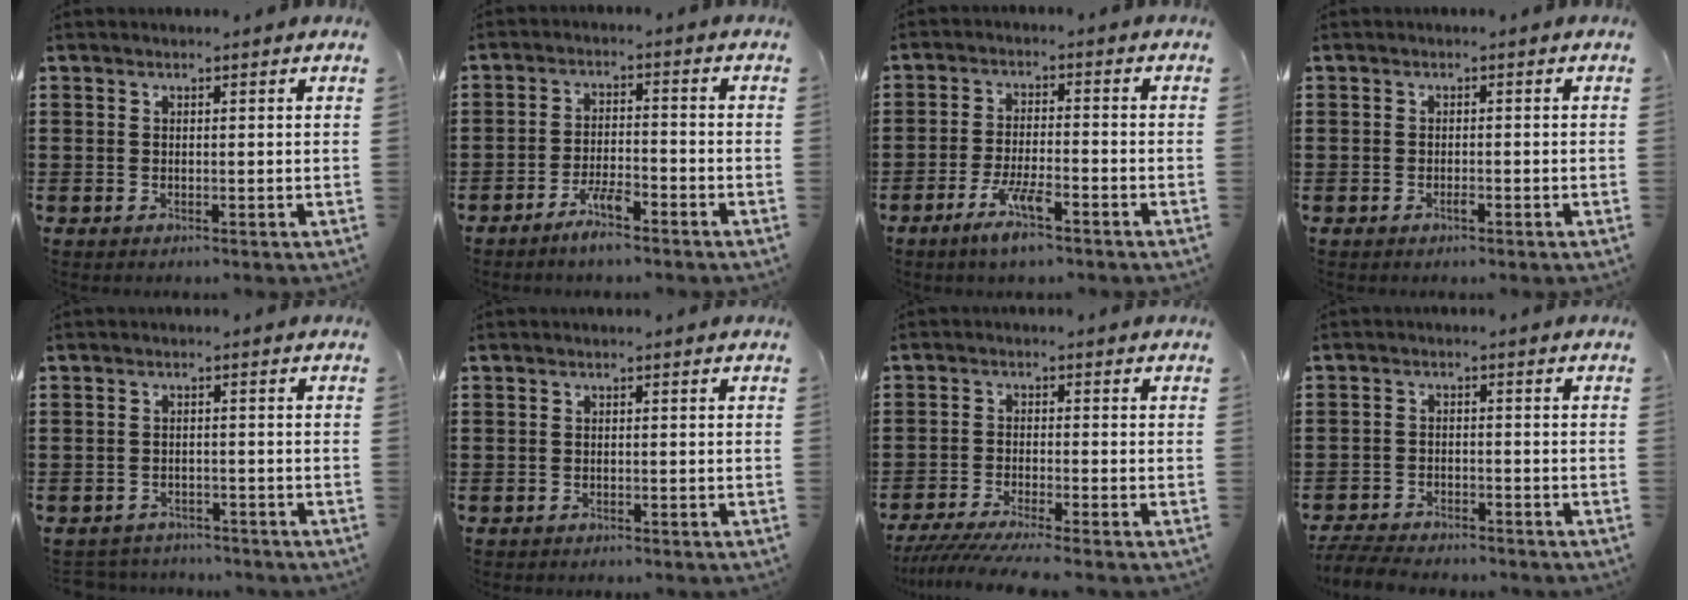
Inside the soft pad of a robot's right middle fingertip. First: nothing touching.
{"total": 4.5, "force": [-3.5, 0.8, 2.8], "torque": [-0.062, 0.002, -0.069]}
{"total": 5.8, "force": [-3.6, 0.9, 4.4], "torque": [-0.091, -0.007, -0.067]}
{"total": 0.8, "force": [-0.6, 0.2, 0.5], "torque": [-0.014, -0.005, -0.009]}
{"total": 2.2, "force": [-2.2, 0.4, -0.2], "torque": [-0.006, -0.002, -0.049]}
{"total": 0.6, "force": [-0.6, 0.2, 0.0], "torque": [-0.002, 0.000, -0.013]}
{"total": 4.2, "force": [-3.8, -0.3, 1.7], "torque": [-0.044, -0.017, -0.077]}
{"total": 4.3, "force": [-4.2, 0.6, 0.7], "torque": [-0.024, -0.001, -0.089]}